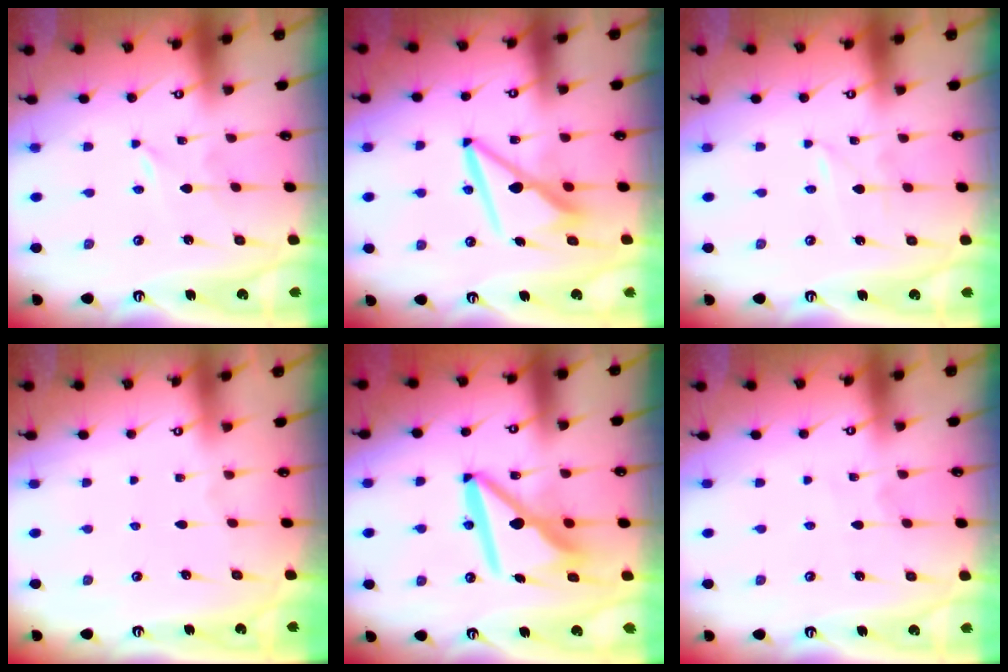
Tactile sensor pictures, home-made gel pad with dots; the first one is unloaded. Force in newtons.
{"total": 9.8, "press": 9.7, "slide": 1.5}
{"total": 0.6, "press": 0.6, "slide": 0.0}
{"total": 0.0}
{"total": 12.8, "press": 12.7, "slide": 1.4}
{"total": 1.7, "press": 1.7, "slide": 0.2}